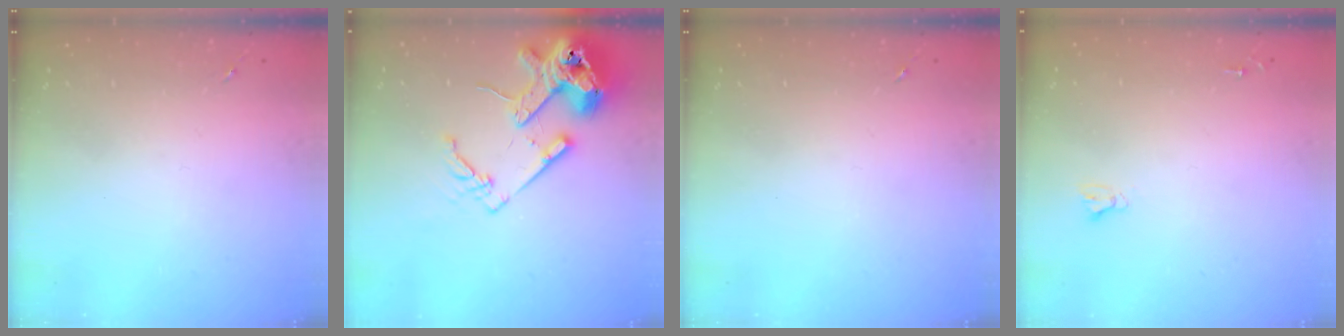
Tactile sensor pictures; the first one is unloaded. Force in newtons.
{"total": 17.9, "press": 17.8, "slide": 2.5}
{"total": 0.0}
{"total": 2.5, "press": 2.5, "slide": 0.2}